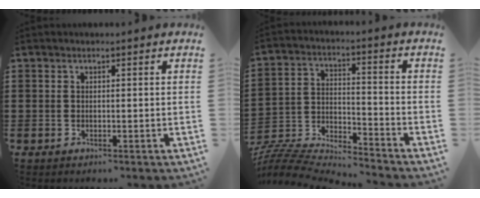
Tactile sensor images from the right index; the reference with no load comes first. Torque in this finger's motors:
{"motor_torque": [-1.15, 0.98, -1.05, -0.11]}